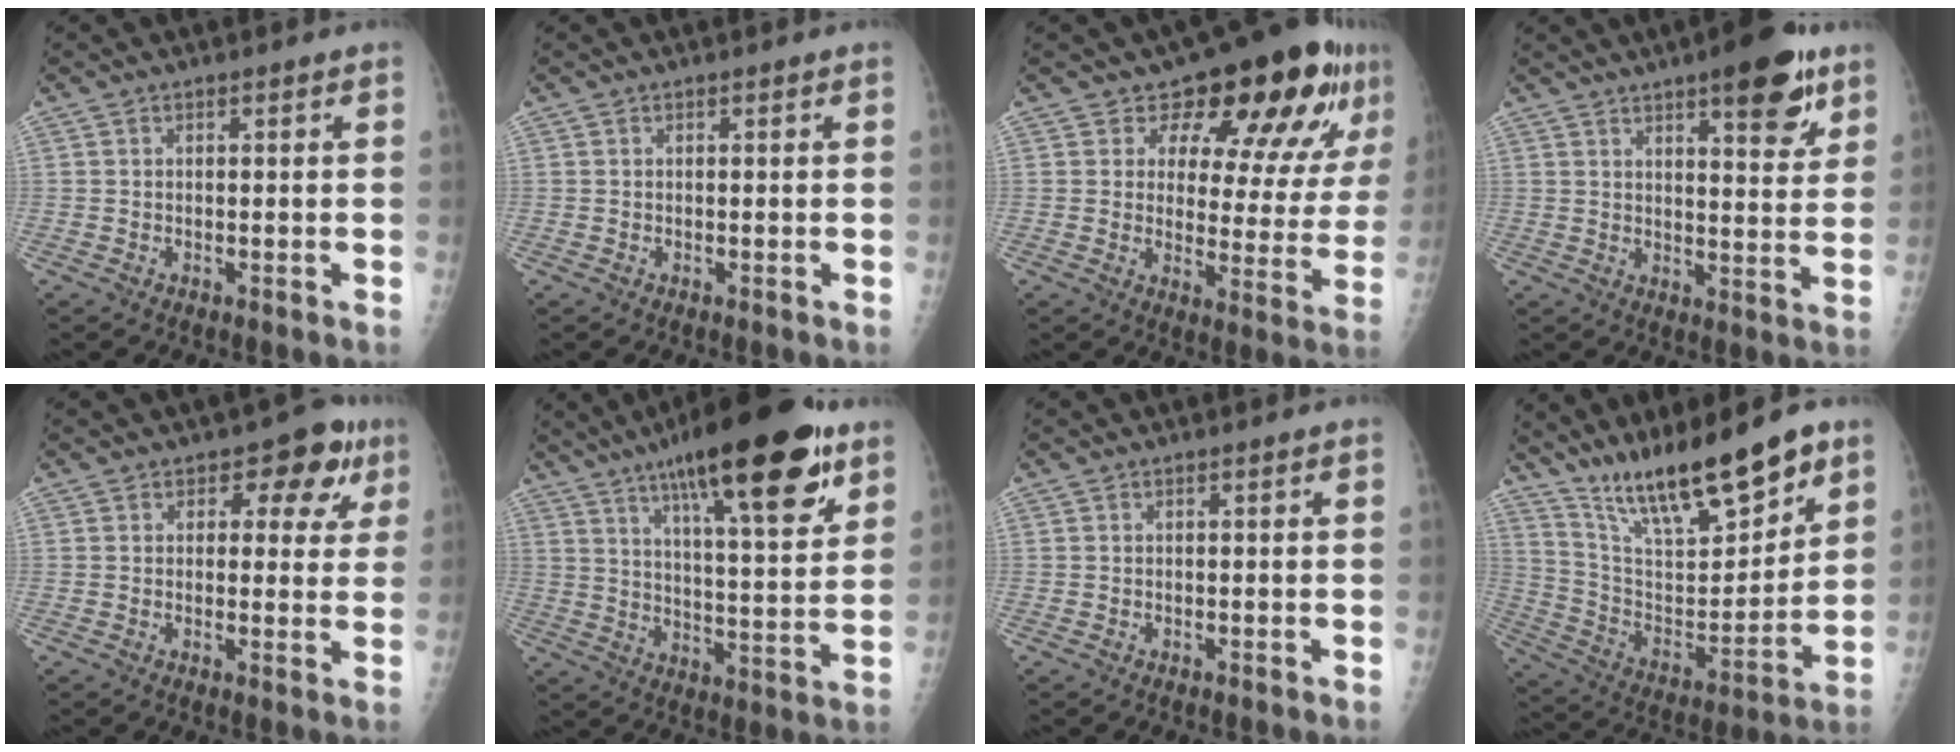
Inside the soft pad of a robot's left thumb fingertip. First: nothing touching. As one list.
[{"total": 0.0}, {"total": 17.6, "force": [10.6, 8.3, 11.4], "torque": [-0.099, -0.059, 0.133]}, {"total": 12.7, "force": [7.5, 4.0, 9.5], "torque": [-0.097, -0.035, 0.098]}, {"total": 8.0, "force": [3.6, 5.1, 5.0], "torque": [-0.010, -0.006, 0.036]}, {"total": 21.6, "force": [12.6, 5.7, 16.5], "torque": [-0.222, -0.045, 0.189]}, {"total": 0.0}, {"total": 21.3, "force": [15.8, 5.9, 13.0], "torque": [-0.174, -0.084, 0.279]}]